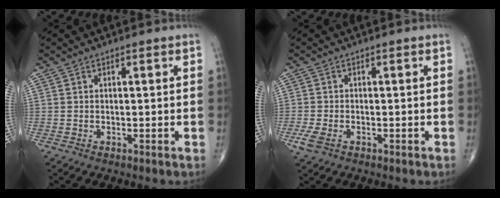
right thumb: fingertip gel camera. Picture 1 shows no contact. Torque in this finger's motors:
{"motor_torque": [1.71, 1.57, -0.19, 0.02, -0.01]}